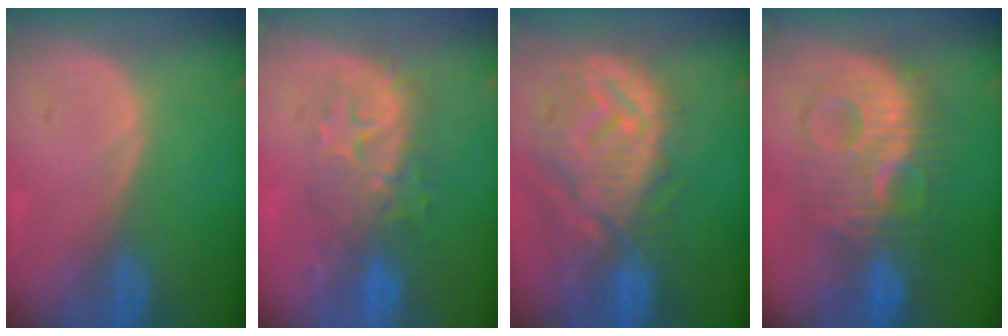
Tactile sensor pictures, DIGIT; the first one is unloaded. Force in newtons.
{"total": 7.9, "press": 7.7, "slide": 1.6}
{"total": 12.3, "press": 11.0, "slide": 5.4}
{"total": 10.2, "press": 10.2, "slide": 0.4}